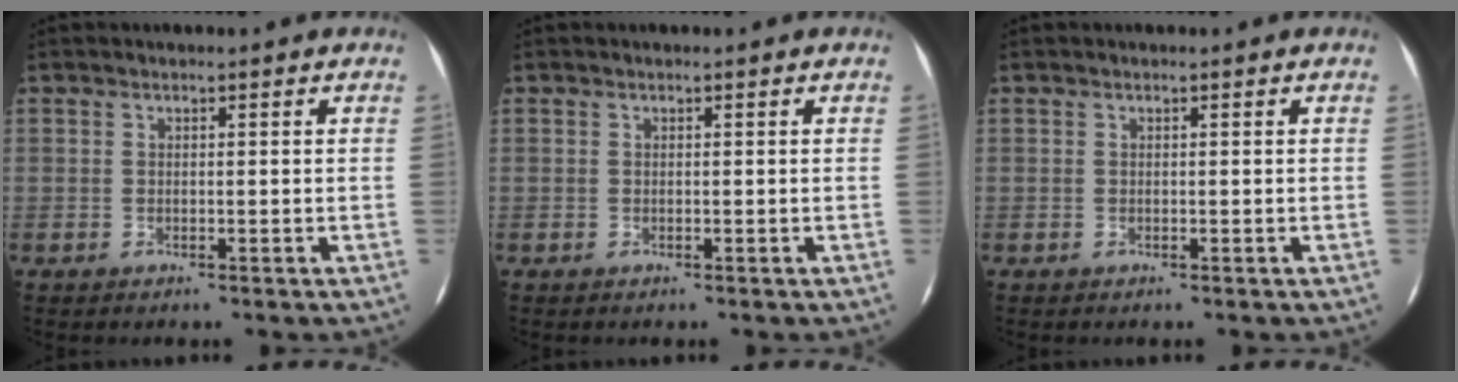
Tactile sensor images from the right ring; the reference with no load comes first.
{"total": 0.0}
{"total": 0.0}